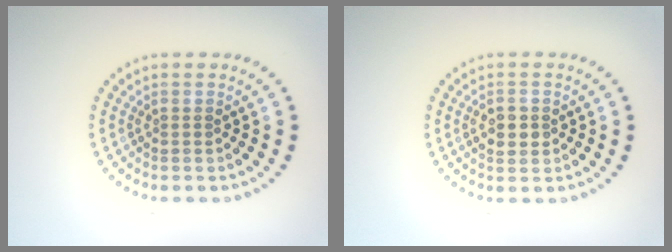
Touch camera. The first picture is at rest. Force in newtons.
{"total": 1.8, "press": 1.8, "slide": 0.2}